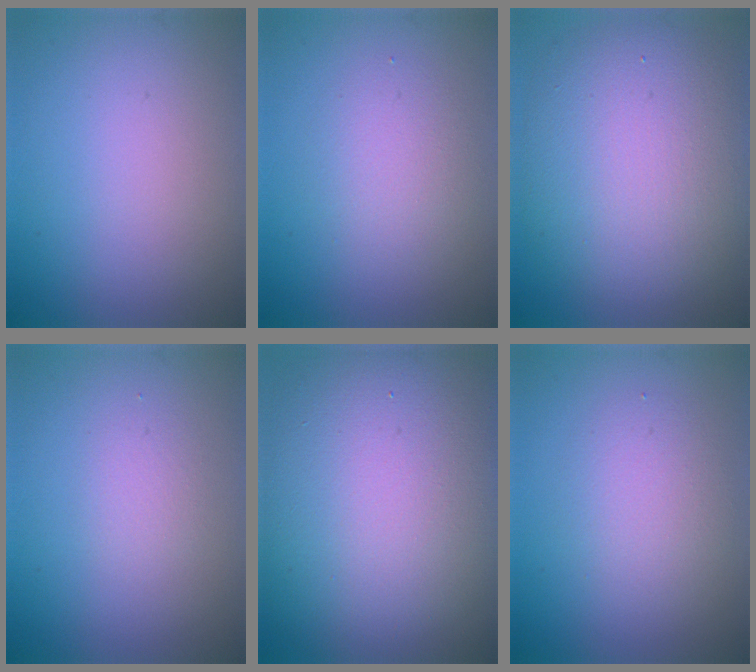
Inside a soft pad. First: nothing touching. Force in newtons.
{"total": 2.5, "press": 2.4, "slide": 0.1}
{"total": 11.3, "press": 11.3, "slide": 0.8}
{"total": 1.2, "press": 1.2, "slide": 0.0}
{"total": 17.6, "press": 17.6, "slide": 0.7}
{"total": 2.7, "press": 2.7, "slide": 0.2}